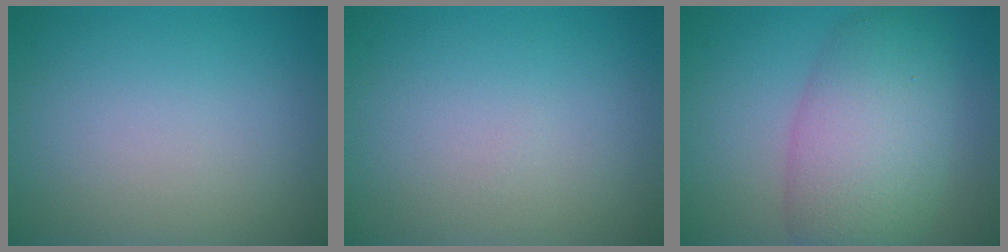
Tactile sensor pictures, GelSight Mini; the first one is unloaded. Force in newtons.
{"total": 0.0}
{"total": 7.9, "press": 7.9, "slide": 0.4}